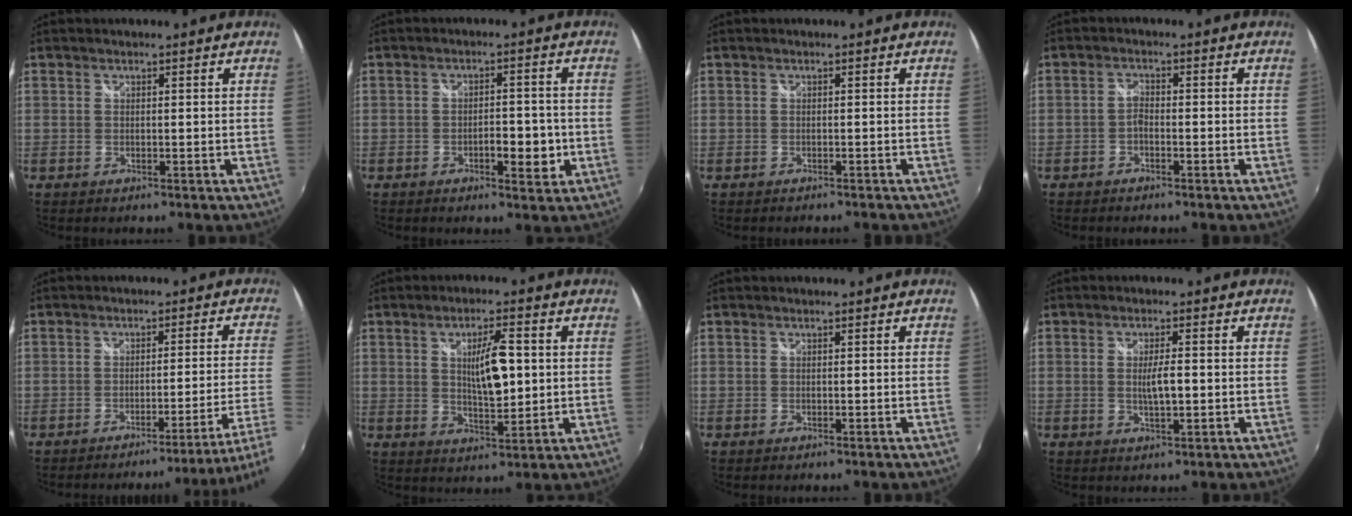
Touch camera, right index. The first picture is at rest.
{"total": 4.9, "force": [-1.8, 2.0, 4.1], "torque": [-0.069, -0.001, -0.024]}
{"total": 1.5, "force": [-1.3, 0.7, 0.3], "torque": [-0.014, -0.007, -0.021]}
{"total": 1.9, "force": [-1.5, 0.7, 1.0], "torque": [-0.028, 0.006, -0.030]}
{"total": 10.7, "force": [-8.2, -3.2, 5.9], "torque": [-0.074, -0.030, -0.110]}
{"total": 7.9, "force": [1.1, 2.6, 7.4], "torque": [-0.120, 0.001, 0.024]}
{"total": 0.0}
{"total": 3.5, "force": [-0.4, 0.6, 3.4], "torque": [-0.060, -0.002, -0.006]}